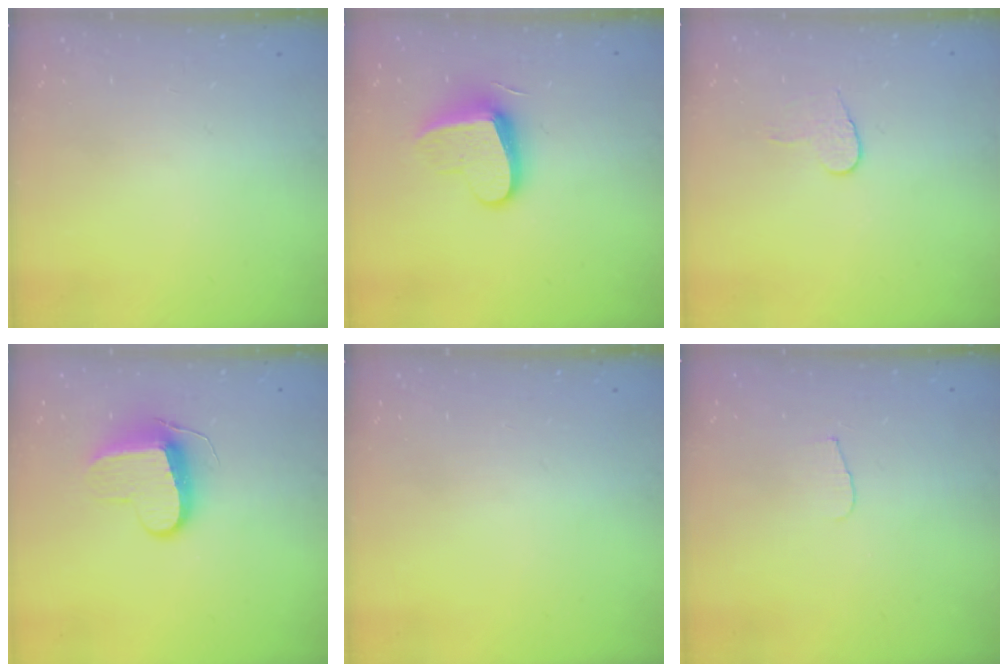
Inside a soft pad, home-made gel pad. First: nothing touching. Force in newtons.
{"total": 11.6, "press": 11.6, "slide": 0.5}
{"total": 6.0, "press": 6.0, "slide": 0.5}
{"total": 9.9, "press": 9.9, "slide": 0.2}
{"total": 0.0}
{"total": 3.3, "press": 3.3, "slide": 0.4}